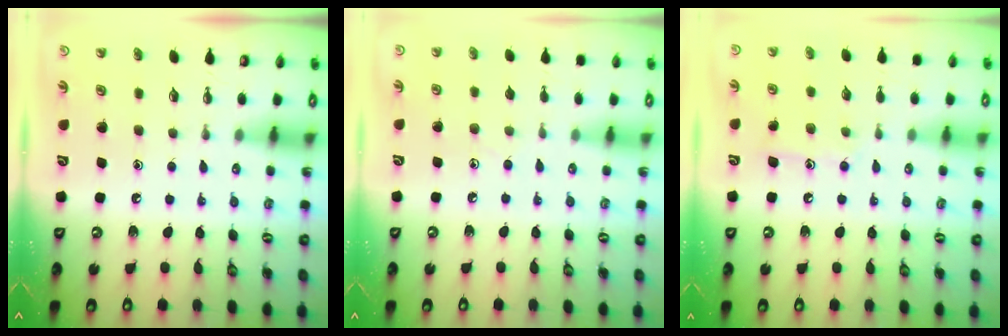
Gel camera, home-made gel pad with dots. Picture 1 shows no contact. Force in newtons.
{"total": 4.8, "press": 4.8, "slide": 0.5}
{"total": 7.9, "press": 7.9, "slide": 0.6}